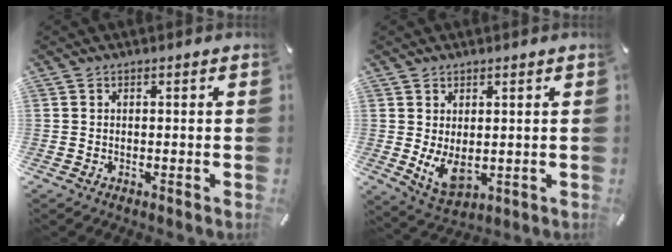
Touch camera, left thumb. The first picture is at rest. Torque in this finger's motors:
{"motor_torque": [0.69, 1.85, 0.97, 0.05, 0.13]}